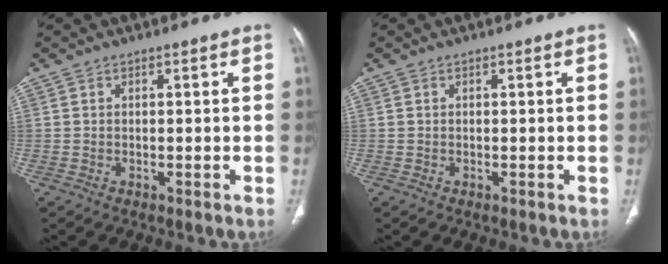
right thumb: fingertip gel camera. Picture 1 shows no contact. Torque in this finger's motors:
{"motor_torque": [0.01, 0.01, -0.14, 0.14, 0.03]}